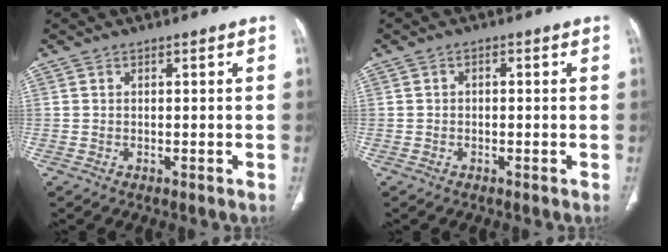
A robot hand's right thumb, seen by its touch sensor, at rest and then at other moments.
{"total": 0.8, "force": [-0.1, 0.6, 0.5], "torque": [-0.006, 0.002, -0.006]}